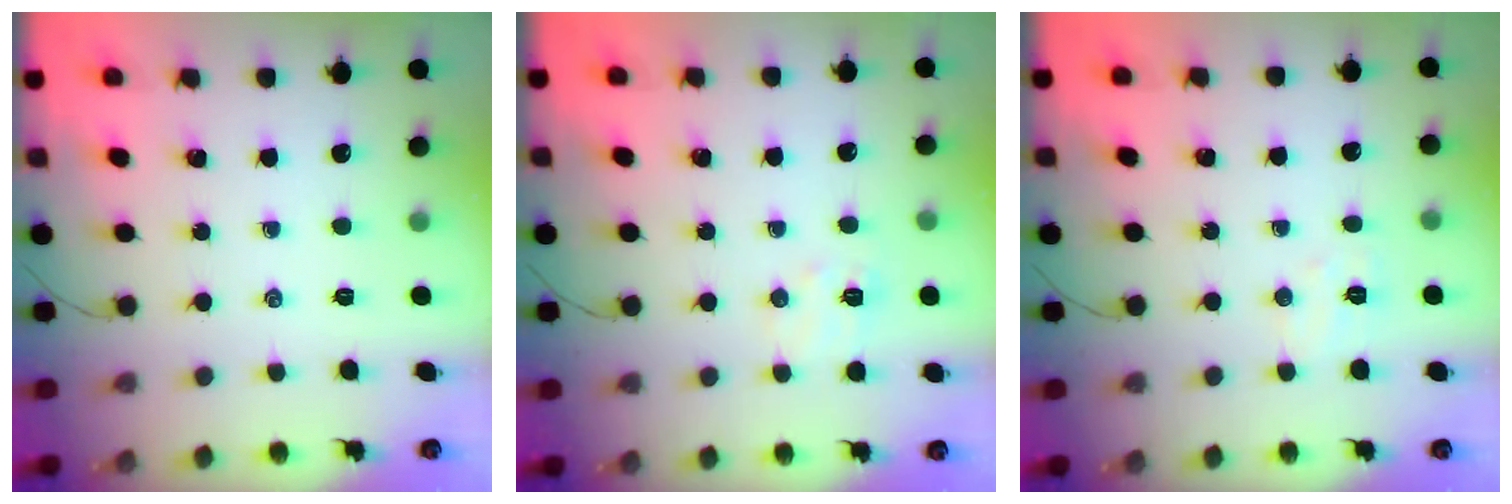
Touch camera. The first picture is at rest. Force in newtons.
{"total": 5.9, "press": 5.8, "slide": 1.3}
{"total": 4.9, "press": 4.8, "slide": 1.0}